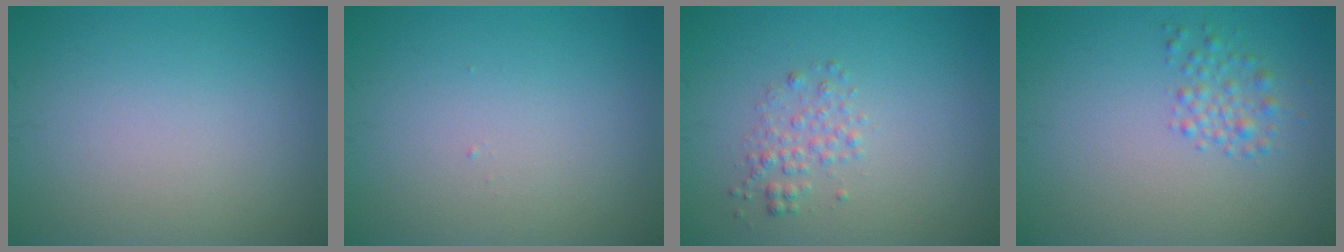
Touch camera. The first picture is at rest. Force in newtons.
{"total": 0.0}
{"total": 1.7, "press": 1.7, "slide": 0.0}
{"total": 1.8, "press": 1.8, "slide": 0.1}